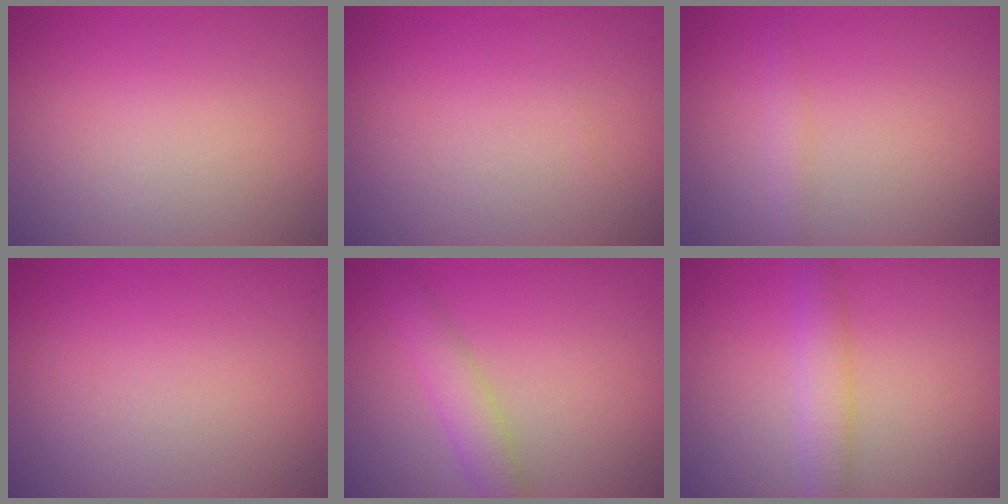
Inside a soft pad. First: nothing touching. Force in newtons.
{"total": 0.0}
{"total": 1.3, "press": 1.3, "slide": 0.1}
{"total": 0.0}
{"total": 2.8, "press": 2.8, "slide": 0.0}
{"total": 2.8, "press": 2.8, "slide": 0.1}